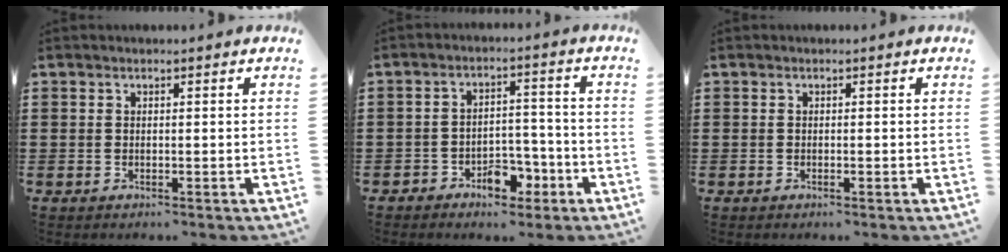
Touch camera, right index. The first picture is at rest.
{"total": 5.7, "force": [-3.7, 3.3, 2.8], "torque": [-0.042, 0.020, -0.066]}
{"total": 0.0}